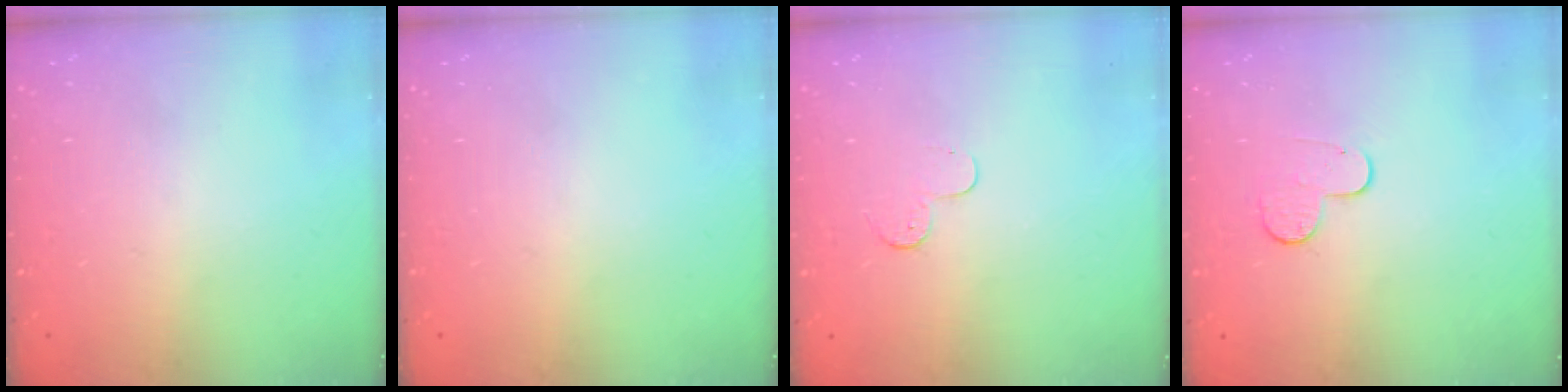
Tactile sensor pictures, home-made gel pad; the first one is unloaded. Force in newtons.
{"total": 0.0}
{"total": 3.9, "press": 3.9, "slide": 0.4}
{"total": 7.1, "press": 7.1, "slide": 0.6}